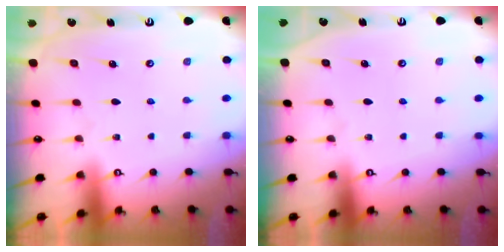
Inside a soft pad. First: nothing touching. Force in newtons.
{"total": 0.0}